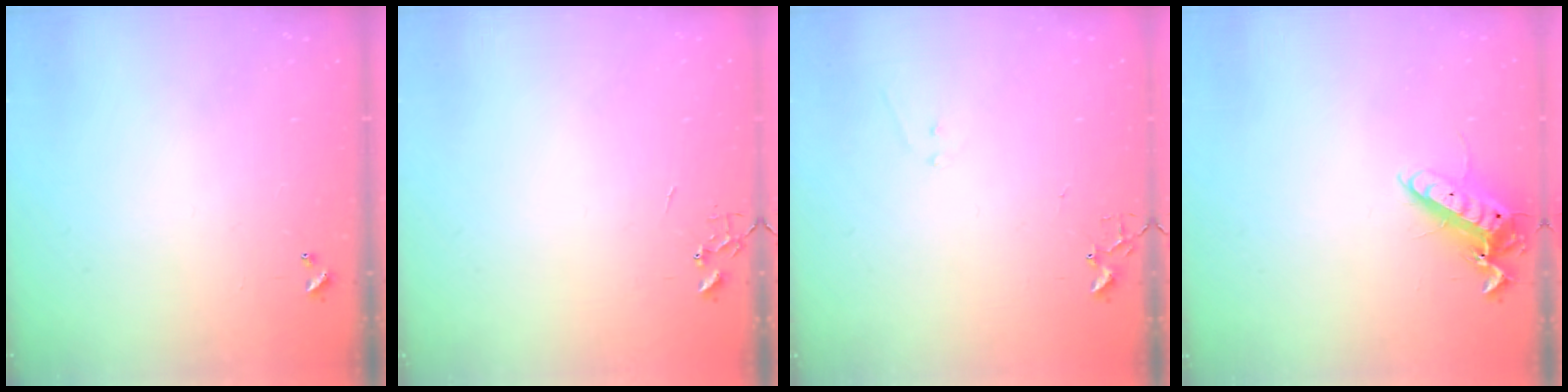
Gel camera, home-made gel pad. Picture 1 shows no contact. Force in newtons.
{"total": 0.0}
{"total": 6.1, "press": 6.1, "slide": 0.5}
{"total": 13.0, "press": 12.9, "slide": 1.9}